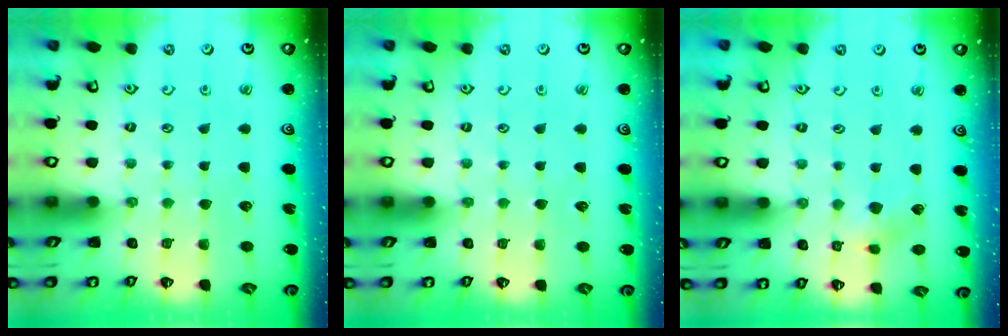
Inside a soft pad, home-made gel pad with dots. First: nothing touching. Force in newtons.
{"total": 0.0}
{"total": 5.0, "press": 4.9, "slide": 0.8}